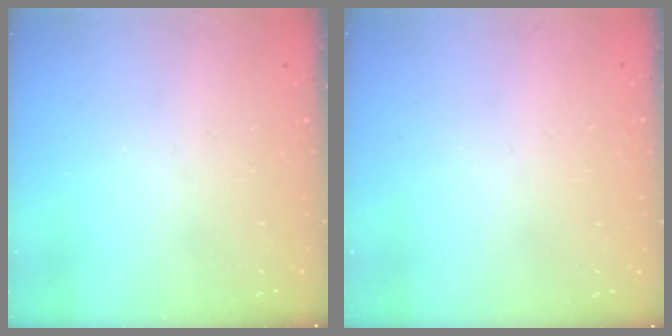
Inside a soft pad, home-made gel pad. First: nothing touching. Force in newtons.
{"total": 1.5, "press": 1.5, "slide": 0.1}